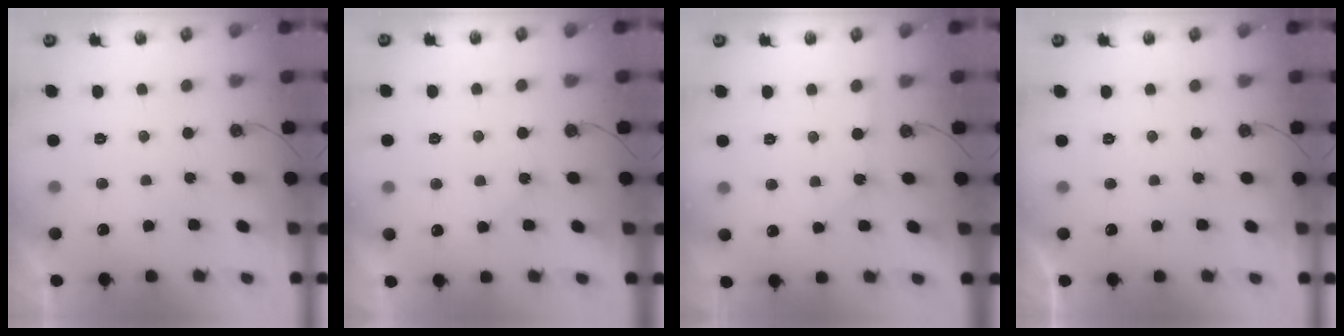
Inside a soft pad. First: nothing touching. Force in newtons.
{"total": 4.1, "press": 4.1, "slide": 0.5}
{"total": 2.1, "press": 2.1, "slide": 0.3}
{"total": 0.0}